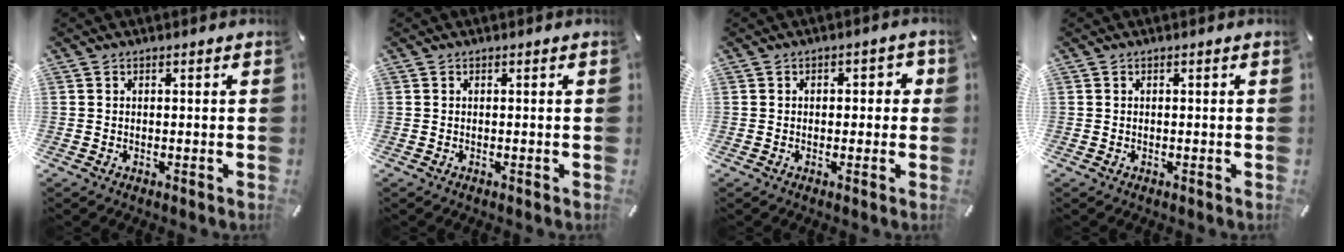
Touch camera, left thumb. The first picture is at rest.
{"total": 0.0}
{"total": 2.6, "force": [-0.5, 1.9, 1.7], "torque": [-0.017, 0.004, -0.016]}
{"total": 0.0}